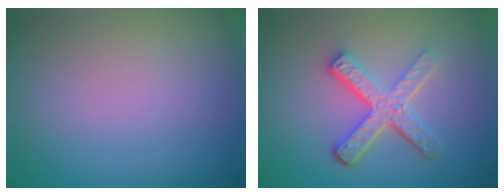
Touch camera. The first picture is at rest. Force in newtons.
{"total": 4.7, "press": 3.5, "slide": 3.2}